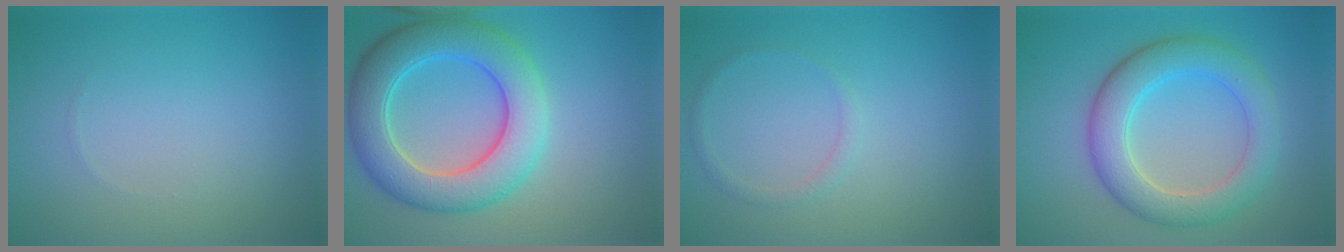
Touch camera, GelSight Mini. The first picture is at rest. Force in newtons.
{"total": 7.5, "press": 7.5, "slide": 0.2}
{"total": 1.0, "press": 1.0, "slide": 0.0}
{"total": 5.7, "press": 5.7, "slide": 0.1}